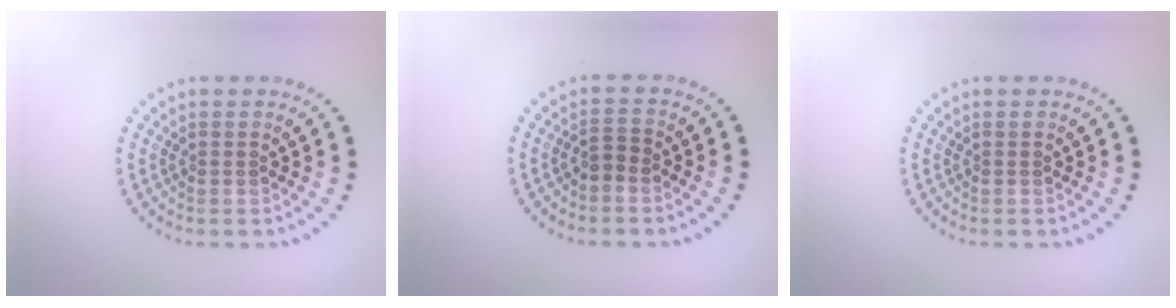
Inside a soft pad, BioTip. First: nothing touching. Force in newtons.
{"total": 1.3, "press": 1.0, "slide": 0.9}
{"total": 0.0}